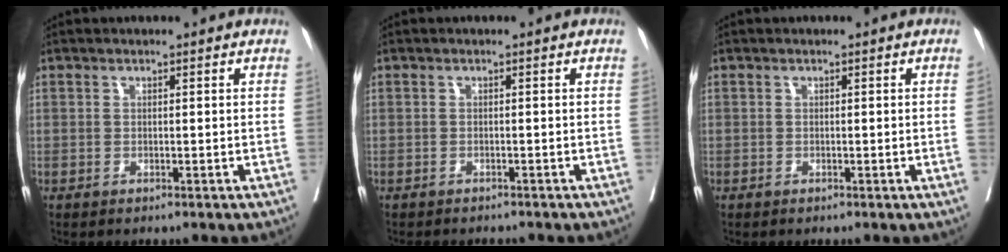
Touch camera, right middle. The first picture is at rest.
{"total": 4.3, "force": [-4.0, 1.1, 1.4], "torque": [-0.013, -0.004, -0.053]}
{"total": 0.5, "force": [0.0, -0.2, 0.5], "torque": [-0.003, 0.000, 0.002]}